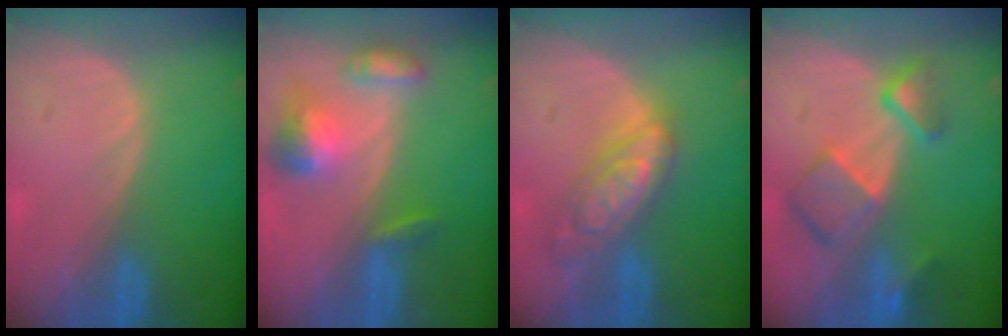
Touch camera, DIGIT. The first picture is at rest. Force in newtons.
{"total": 7.0, "press": 6.5, "slide": 2.6}
{"total": 7.2, "press": 7.2, "slide": 0.6}
{"total": 7.9, "press": 6.8, "slide": 3.9}